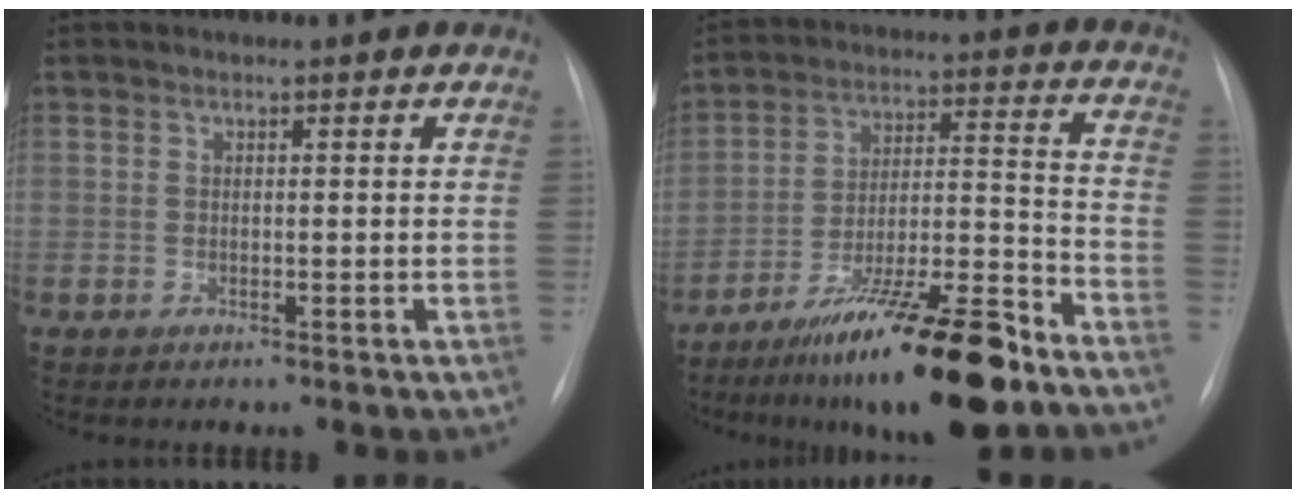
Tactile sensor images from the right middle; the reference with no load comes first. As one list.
[{"total": 17.9, "force": [-12.5, 1.6, 12.7], "torque": [-0.191, -0.005, -0.205]}]